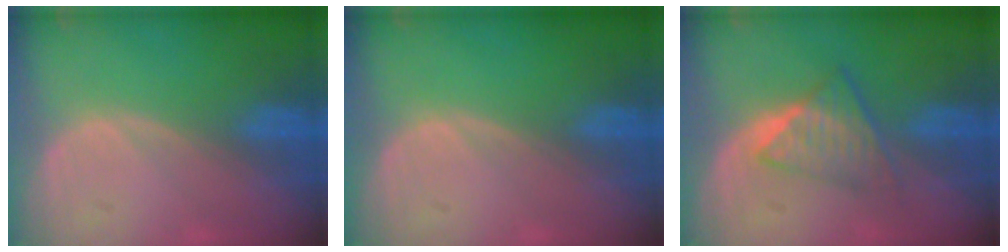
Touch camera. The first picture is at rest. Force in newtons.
{"total": 0.0}
{"total": 5.9, "press": 5.1, "slide": 3.0}